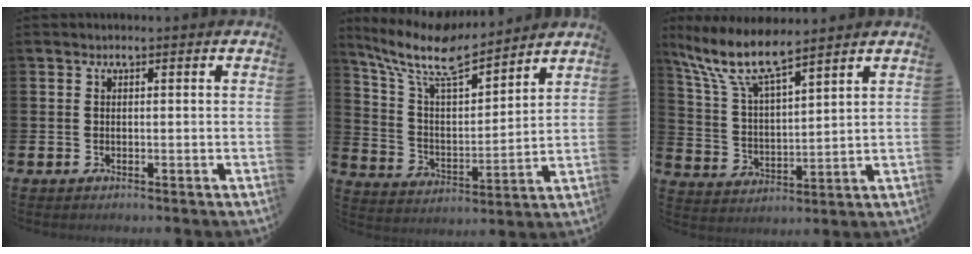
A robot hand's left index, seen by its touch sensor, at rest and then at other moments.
{"total": 10.8, "force": [9.2, 2.4, 5.1], "torque": [-0.141, -0.048, 0.161]}
{"total": 9.3, "force": [7.7, 1.8, 4.8], "torque": [-0.127, -0.032, 0.136]}